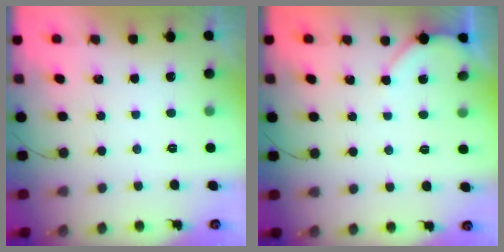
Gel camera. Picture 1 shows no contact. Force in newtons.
{"total": 3.1, "press": 3.1, "slide": 0.2}